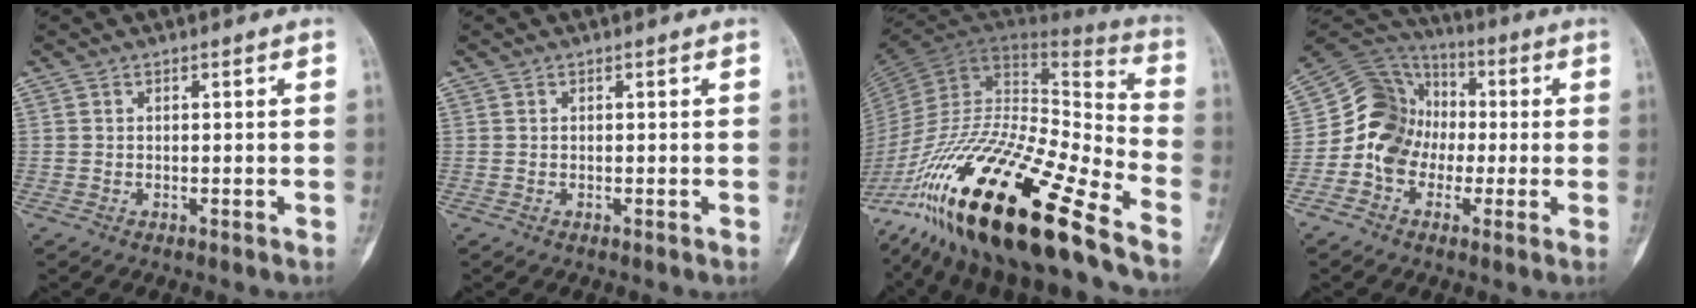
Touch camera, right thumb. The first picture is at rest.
{"total": 0.0}
{"total": 31.6, "force": [-20.4, 6.8, 23.1], "torque": [-0.435, 0.025, -0.362]}
{"total": 13.3, "force": [-1.9, 11.2, 6.8], "torque": [-0.096, 0.043, -0.050]}